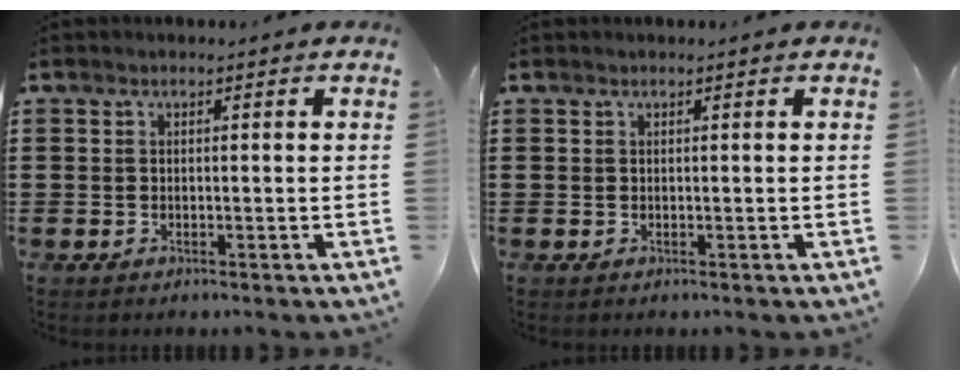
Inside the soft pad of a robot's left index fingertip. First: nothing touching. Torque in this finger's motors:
{"motor_torque": [-0.44, 0.48, -0.21, -0.03]}